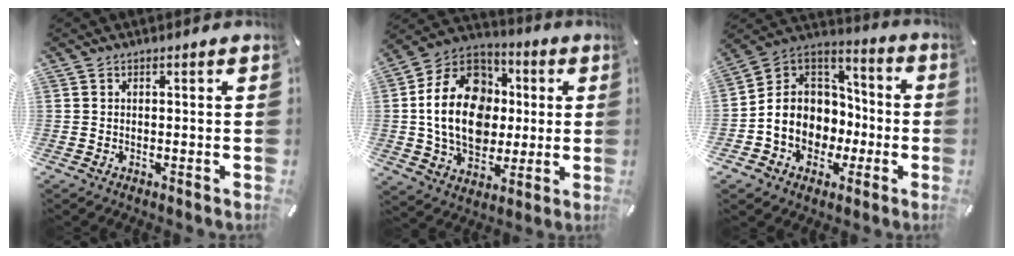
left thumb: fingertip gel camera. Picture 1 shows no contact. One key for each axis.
{"total": 20.3, "fx": 0.1, "fy": 15.8, "fz": 12.7, "tx": -0.257, "ty": 0.013, "tz": 0.003}
{"total": 12.0, "fx": -3.0, "fy": 11.0, "fz": 3.8, "tx": -0.099, "ty": 0.000, "tz": -0.051}